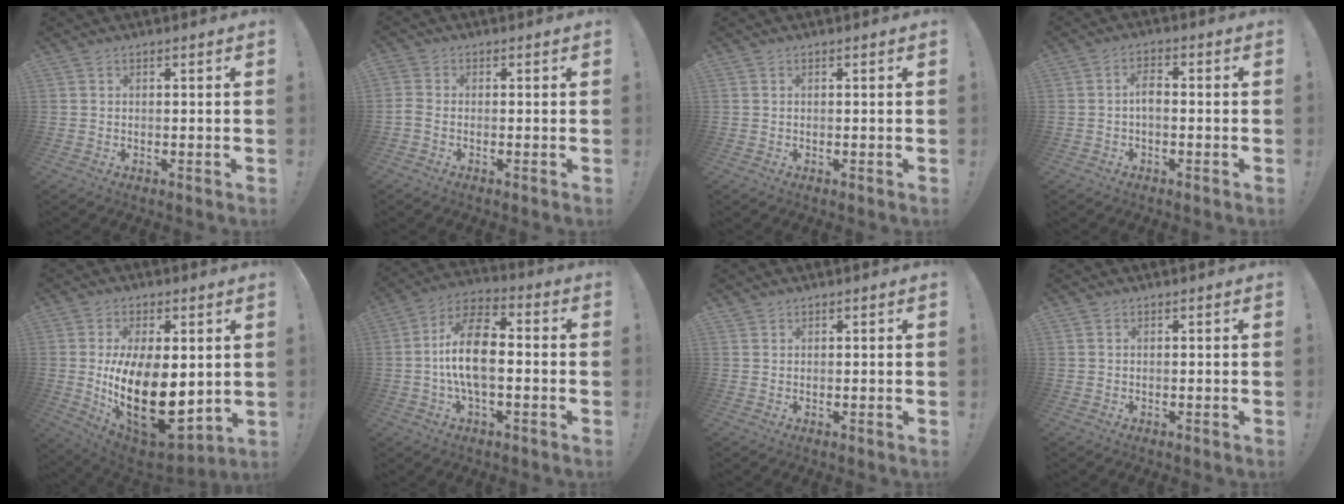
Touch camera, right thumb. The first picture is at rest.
{"total": 2.0, "force": [-0.7, 1.0, 1.6], "torque": [-0.035, 0.002, -0.013]}
{"total": 0.0}
{"total": 3.9, "force": [-0.6, 1.8, 3.3], "torque": [-0.073, 0.006, -0.011]}
{"total": 23.6, "force": [-1.7, 12.3, 20.1], "torque": [-0.348, -0.020, -0.010]}
{"total": 13.8, "force": [-0.9, 6.7, 12.0], "torque": [-0.220, 0.009, -0.020]}
{"total": 0.6, "force": [0.5, 0.3, 0.1], "torque": [0.000, -0.001, 0.010]}
{"total": 0.0}